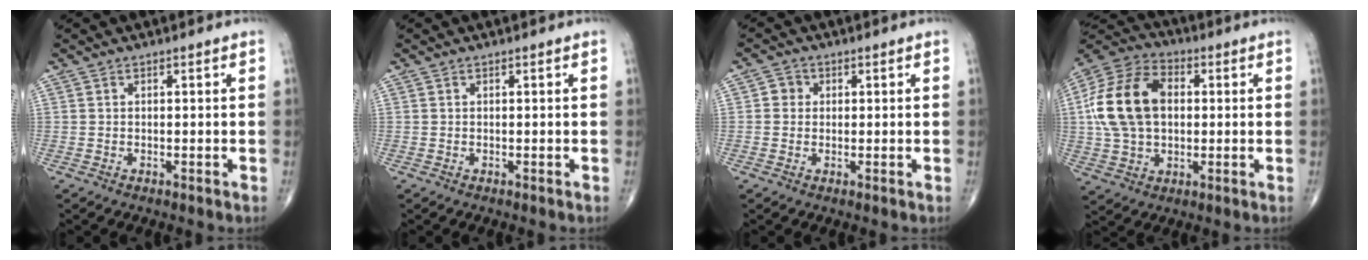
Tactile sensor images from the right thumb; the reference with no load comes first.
{"total": 0.0}
{"total": 2.4, "force": [0.3, 2.3, 0.8], "torque": [0.002, 0.005, -0.001]}
{"total": 17.7, "force": [1.8, 11.9, 12.9], "torque": [-0.241, 0.023, 0.030]}